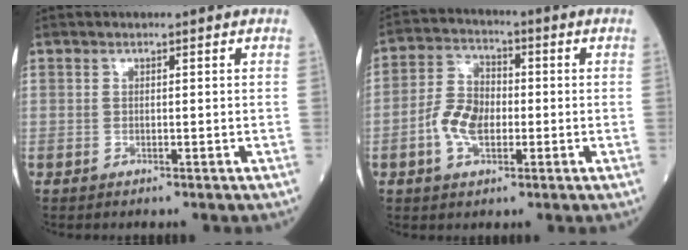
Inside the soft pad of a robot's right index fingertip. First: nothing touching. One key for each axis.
{"total": 7.3, "fx": -1.7, "fy": 4.3, "fz": 5.6, "tx": -0.124, "ty": 0.012, "tz": -0.036}